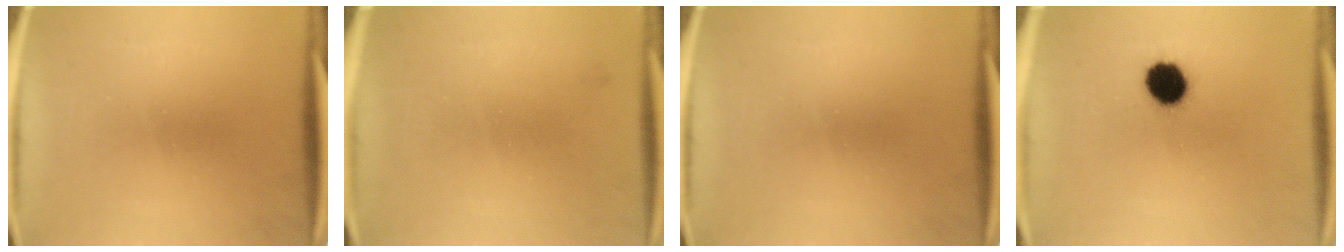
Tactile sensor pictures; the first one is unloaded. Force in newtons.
{"total": 1.1}
{"total": 0.0}
{"total": 8.9}